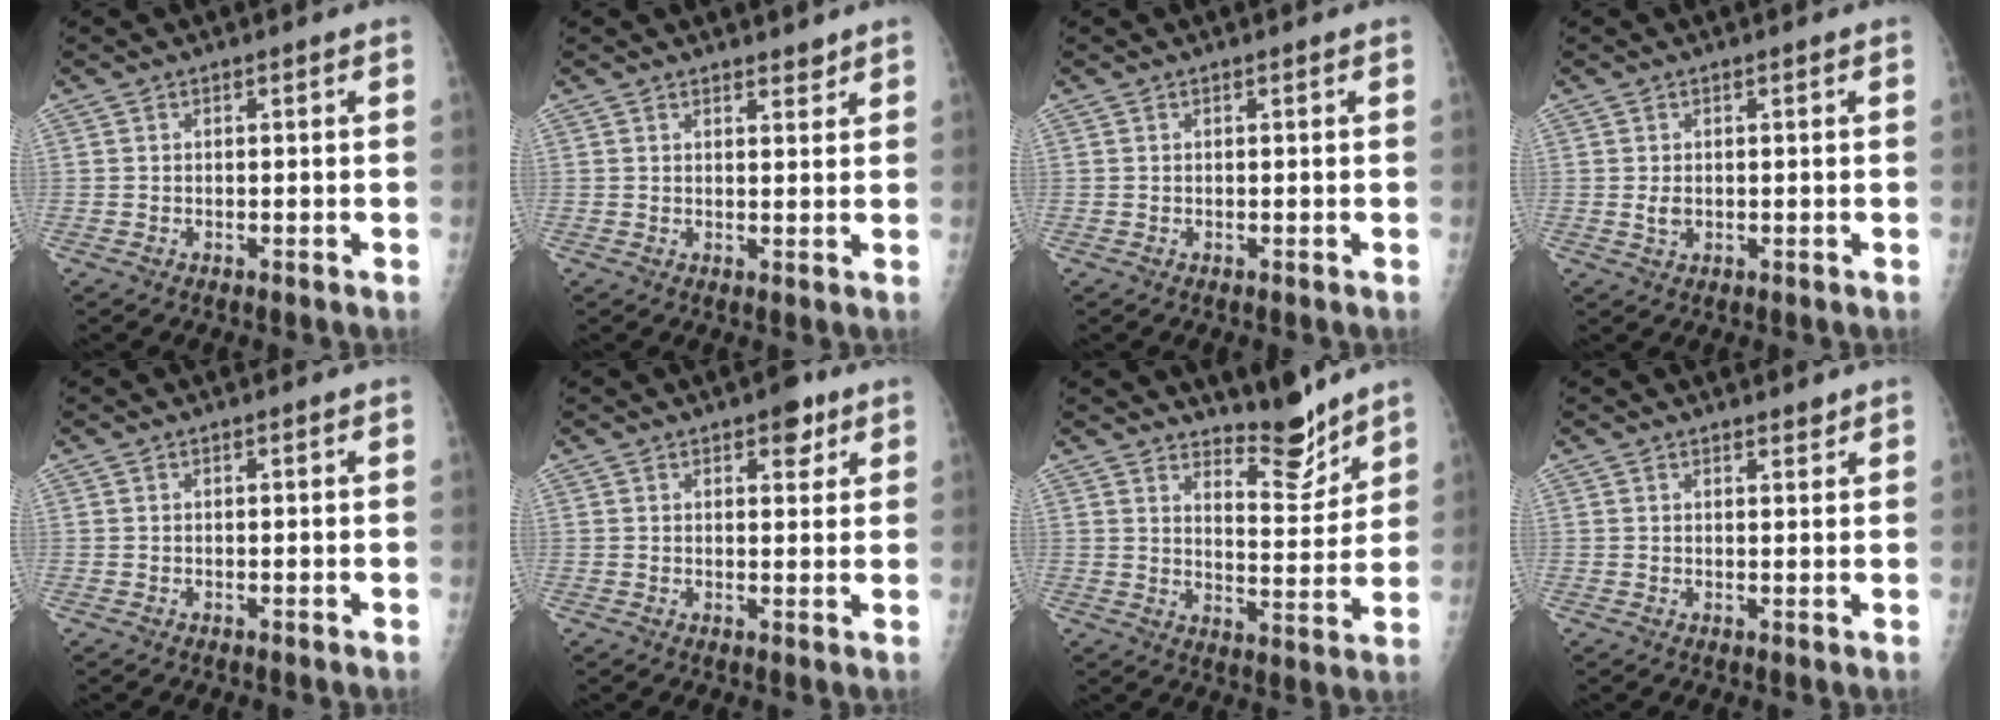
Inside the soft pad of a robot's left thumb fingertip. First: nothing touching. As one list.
[{"total": 2.2, "force": [1.9, 0.7, 0.7], "torque": [0.002, -0.014, 0.026]}, {"total": 0.0}, {"total": 1.7, "force": [0.1, 1.2, 1.3], "torque": [-0.020, -0.004, 0.006]}, {"total": 0.0}, {"total": 4.5, "force": [2.7, 2.3, 2.8], "torque": [-0.017, -0.011, 0.032]}, {"total": 8.4, "force": [7.5, 2.1, 3.1], "torque": [-0.021, -0.071, 0.123]}, {"total": 1.7, "force": [1.5, 0.5, 0.5], "torque": [-0.001, -0.011, 0.021]}]